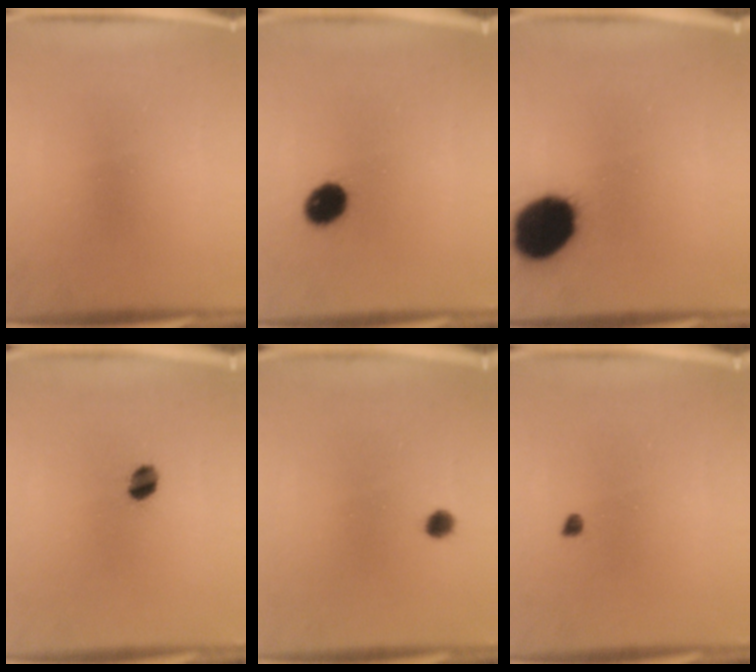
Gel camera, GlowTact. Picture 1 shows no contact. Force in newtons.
{"total": 7.2}
{"total": 17.9}
{"total": 3.2}
{"total": 1.8}
{"total": 1.0}